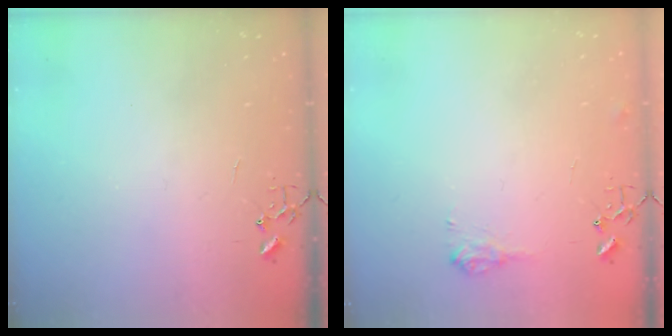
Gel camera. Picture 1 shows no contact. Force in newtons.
{"total": 7.7, "press": 7.7, "slide": 0.1}